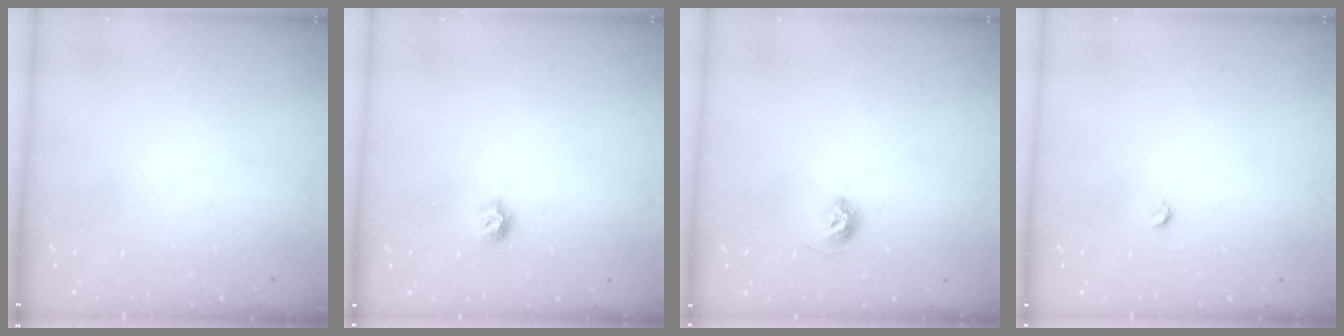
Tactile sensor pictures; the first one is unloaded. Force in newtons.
{"total": 6.0, "press": 6.0, "slide": 0.8}
{"total": 6.9, "press": 6.8, "slide": 0.9}
{"total": 3.0, "press": 3.0, "slide": 0.2}